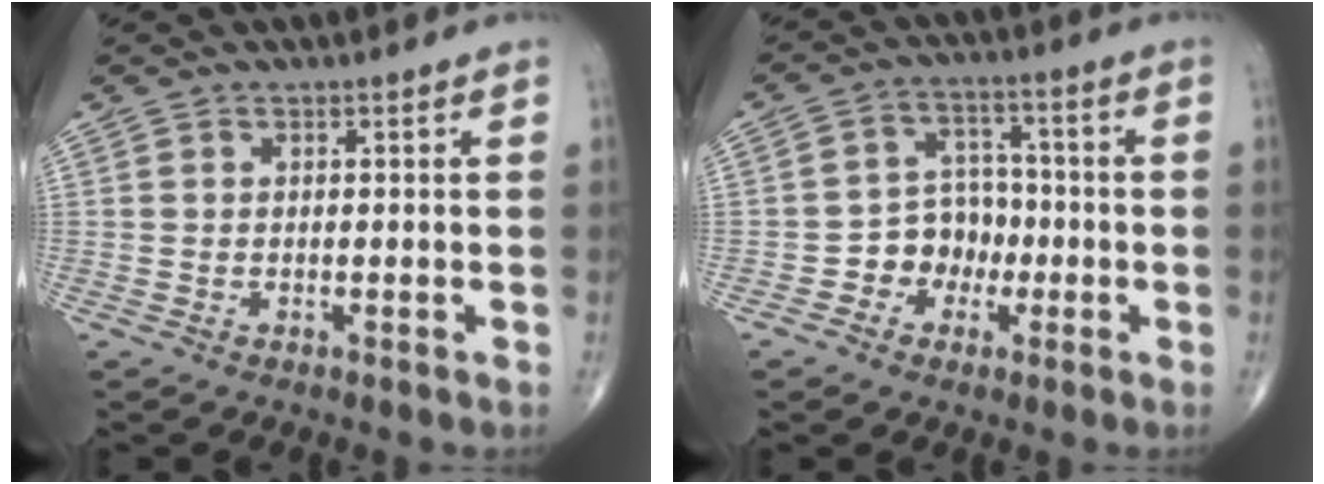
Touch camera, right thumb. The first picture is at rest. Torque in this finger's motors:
{"motor_torque": [0.59, 0.18, 0.41, -0.20, 0.00]}